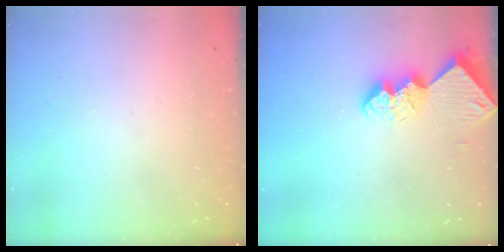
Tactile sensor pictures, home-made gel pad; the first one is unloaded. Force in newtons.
{"total": 11.5, "press": 11.5, "slide": 1.0}